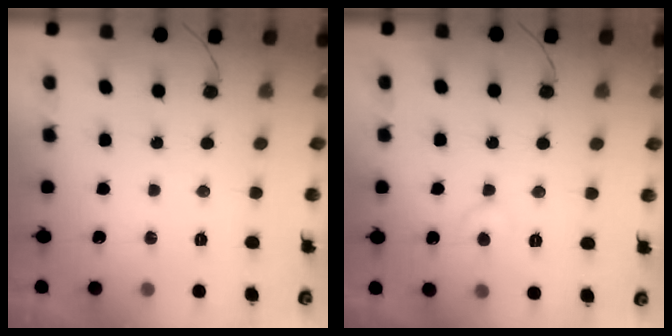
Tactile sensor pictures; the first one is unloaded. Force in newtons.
{"total": 4.3, "press": 4.2, "slide": 0.4}